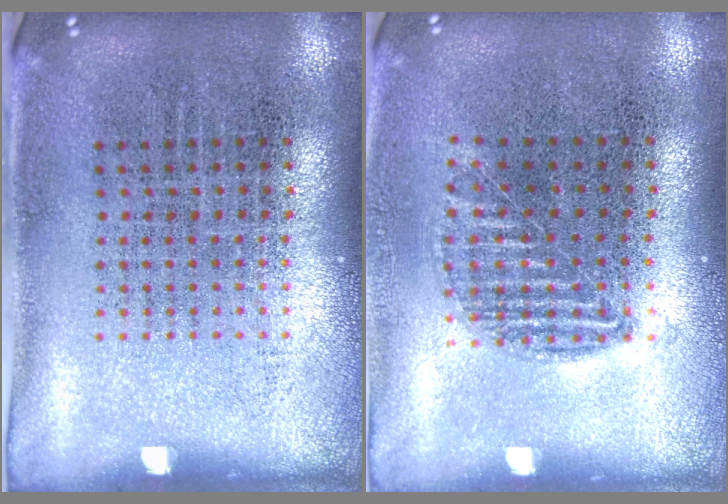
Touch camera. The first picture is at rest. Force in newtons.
{"total": 0.9, "press": 0.8, "slide": 0.3}